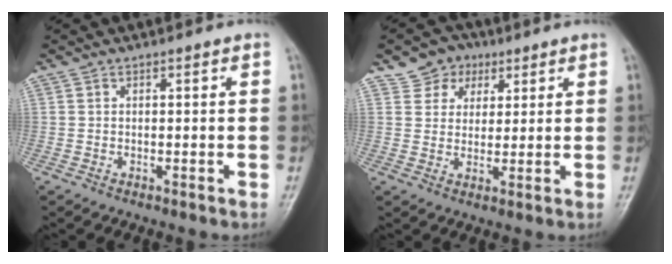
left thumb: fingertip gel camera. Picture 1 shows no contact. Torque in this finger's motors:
{"motor_torque": [0.04, 0.11, -0.14, -0.12, -0.01]}